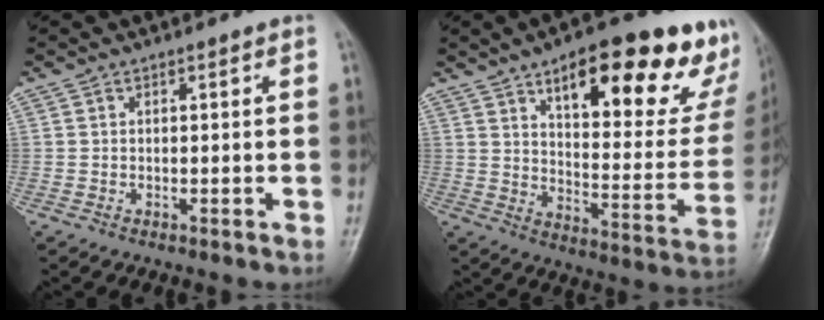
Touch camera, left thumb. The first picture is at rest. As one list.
[{"total": 28.1, "force": [16.0, 9.8, 20.9], "torque": [-0.238, -0.051, 0.229]}]